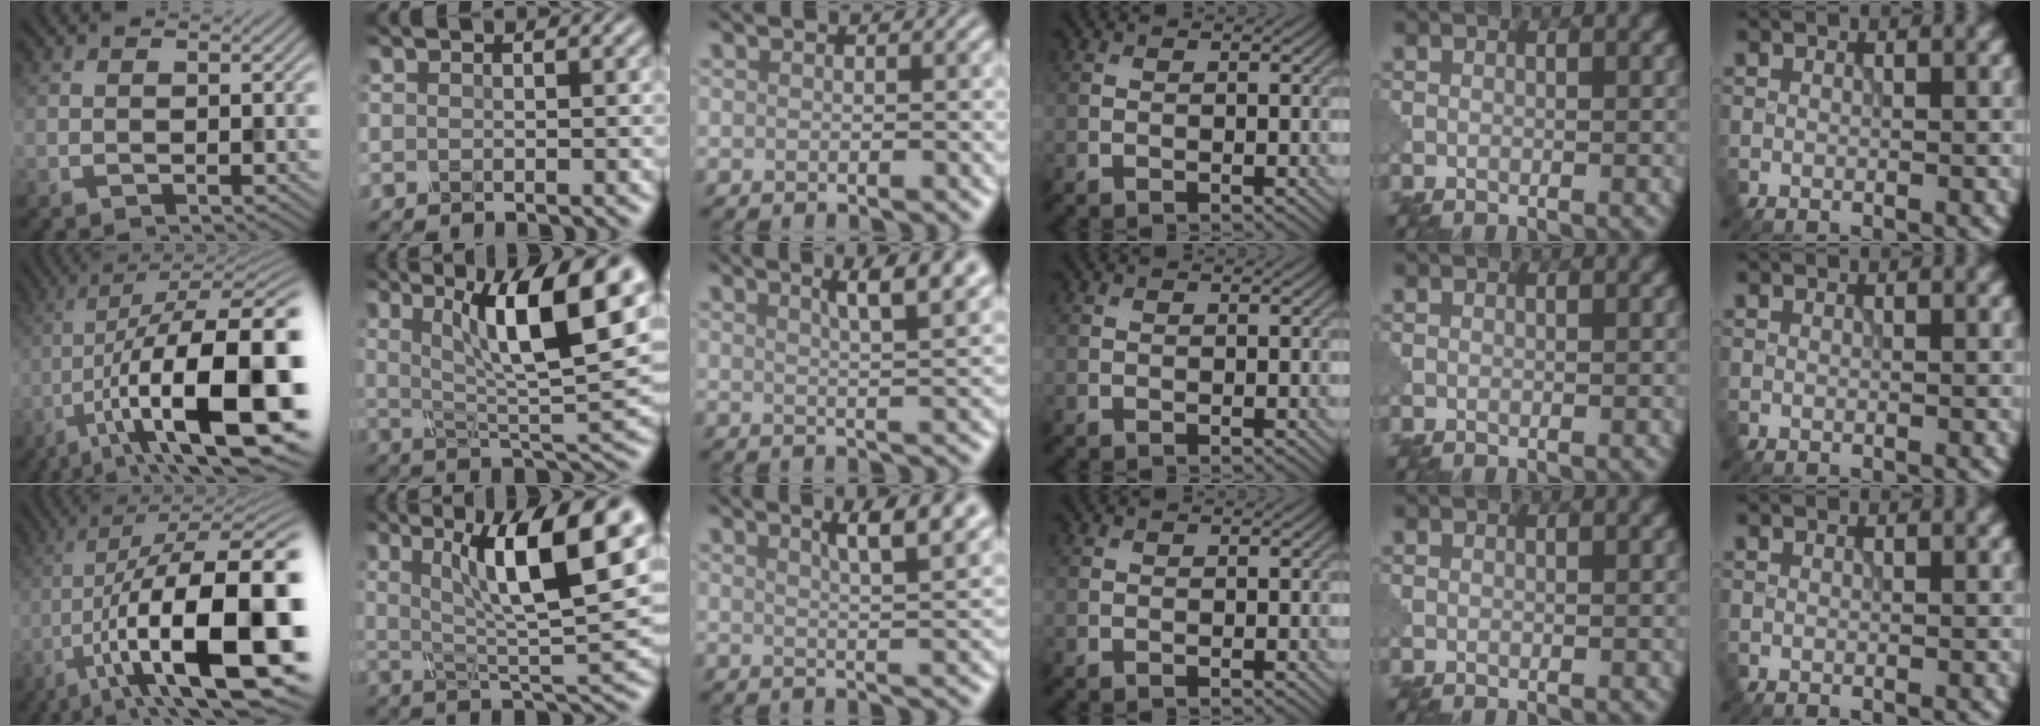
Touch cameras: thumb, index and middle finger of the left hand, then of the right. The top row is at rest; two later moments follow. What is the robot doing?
{"motion": "shake", "object": "plastic piggy bank"}